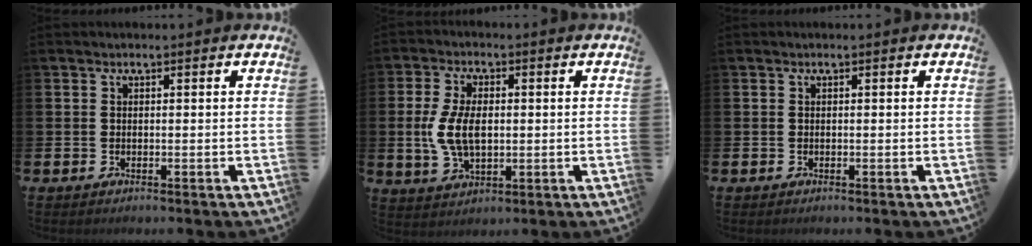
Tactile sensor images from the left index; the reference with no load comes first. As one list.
[{"total": 7.0, "force": [0.3, 4.0, 5.8], "torque": [-0.115, 0.000, -0.001]}, {"total": 0.0}]